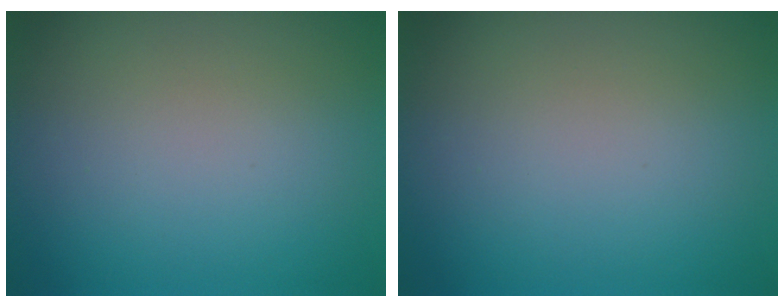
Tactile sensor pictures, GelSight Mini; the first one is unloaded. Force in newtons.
{"total": 0.0}